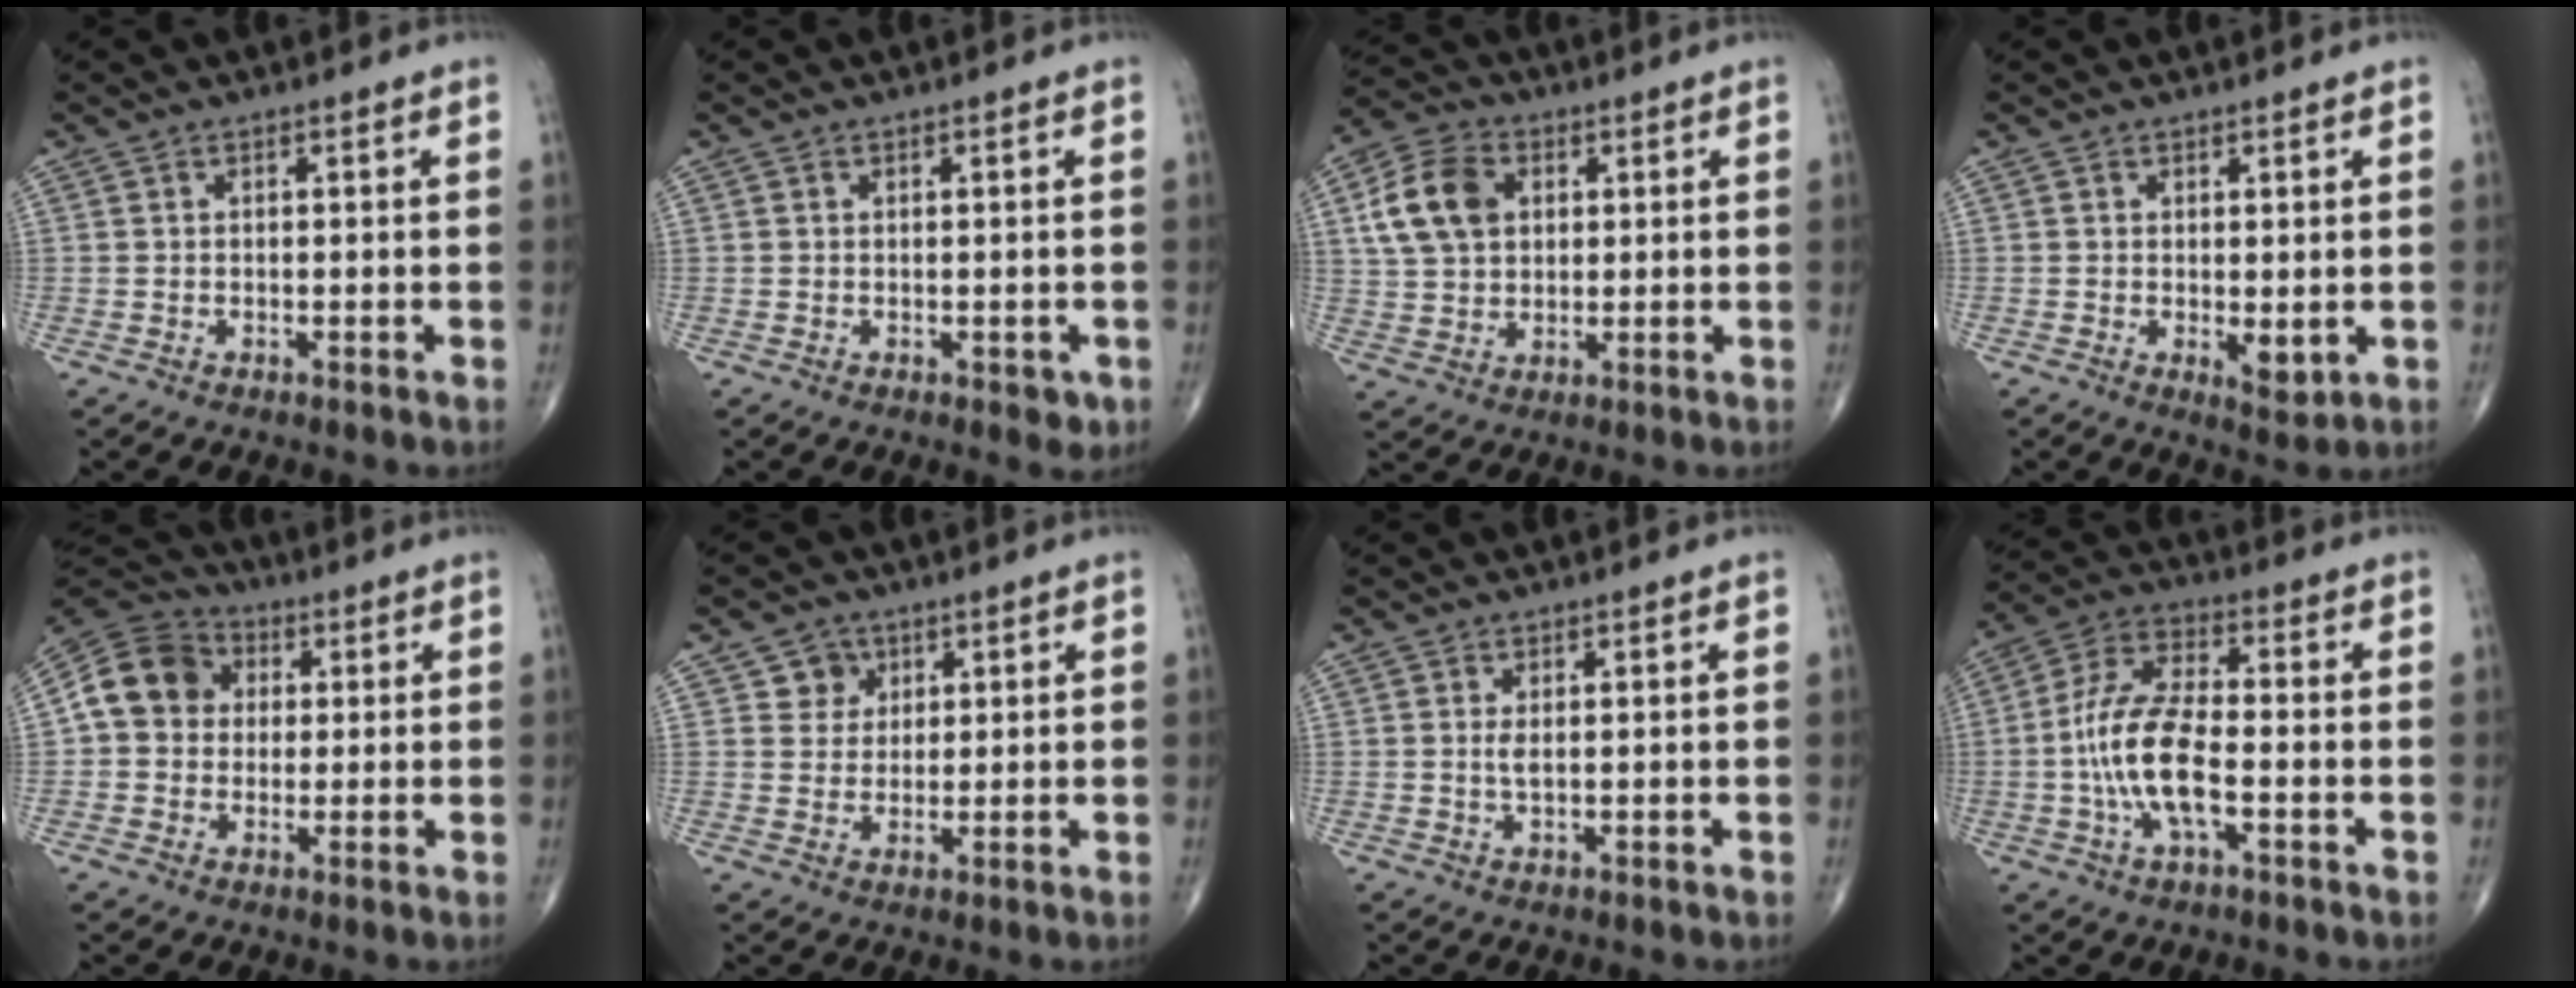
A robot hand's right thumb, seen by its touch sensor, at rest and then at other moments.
{"total": 1.9, "force": [-0.3, 1.3, 1.4], "torque": [-0.006, -0.001, -0.002]}
{"total": 11.4, "force": [2.9, 8.3, 7.3], "torque": [-0.123, 0.008, 0.051]}
{"total": 3.4, "force": [-0.3, 1.5, 3.0], "torque": [-0.035, -0.011, 0.000]}
{"total": 11.1, "force": [1.4, 9.6, 5.3], "torque": [-0.080, 0.022, 0.011]}
{"total": 4.3, "force": [1.9, 3.8, 0.6], "torque": [0.016, -0.006, 0.028]}
{"total": 1.4, "force": [0.2, 0.4, 1.3], "torque": [-0.030, -0.002, 0.007]}
{"total": 12.9, "force": [-2.6, 5.1, 11.6], "torque": [-0.242, 0.026, -0.054]}